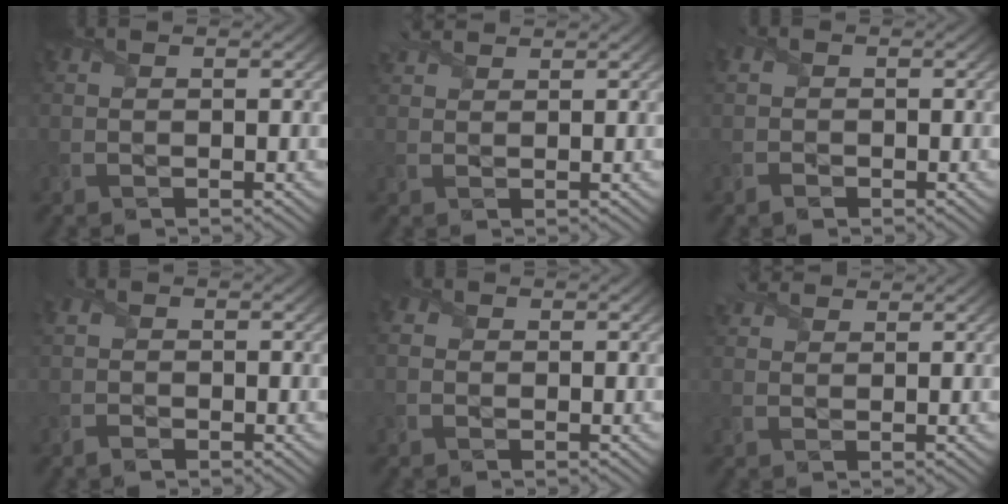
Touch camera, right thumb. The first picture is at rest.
{"total": 2.9, "force": [2.6, 0.7, 1.1], "torque": [-0.033, 0.016, 0.048]}
{"total": 1.5, "force": [-0.6, 1.2, 0.6], "torque": [-0.020, 0.000, -0.021]}
{"total": 1.6, "force": [-0.7, 1.2, 0.9], "torque": [-0.028, 0.000, -0.022]}
{"total": 1.5, "force": [-0.1, 1.3, 0.7], "torque": [-0.023, 0.001, -0.007]}
{"total": 3.2, "force": [2.8, 1.0, 1.2], "torque": [-0.035, 0.015, 0.050]}